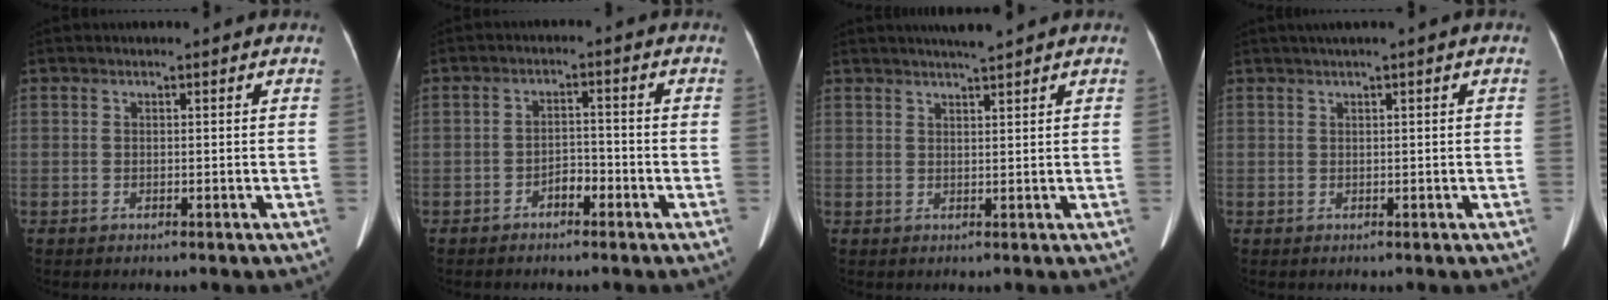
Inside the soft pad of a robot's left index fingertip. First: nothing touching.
{"total": 2.8, "force": [-1.9, 1.2, 1.7], "torque": [-0.028, 0.007, -0.034]}
{"total": 3.7, "force": [3.2, -0.4, 1.8], "torque": [-0.026, 0.010, 0.049]}
{"total": 1.9, "force": [0.9, -0.2, 1.6], "torque": [-0.038, 0.014, 0.021]}